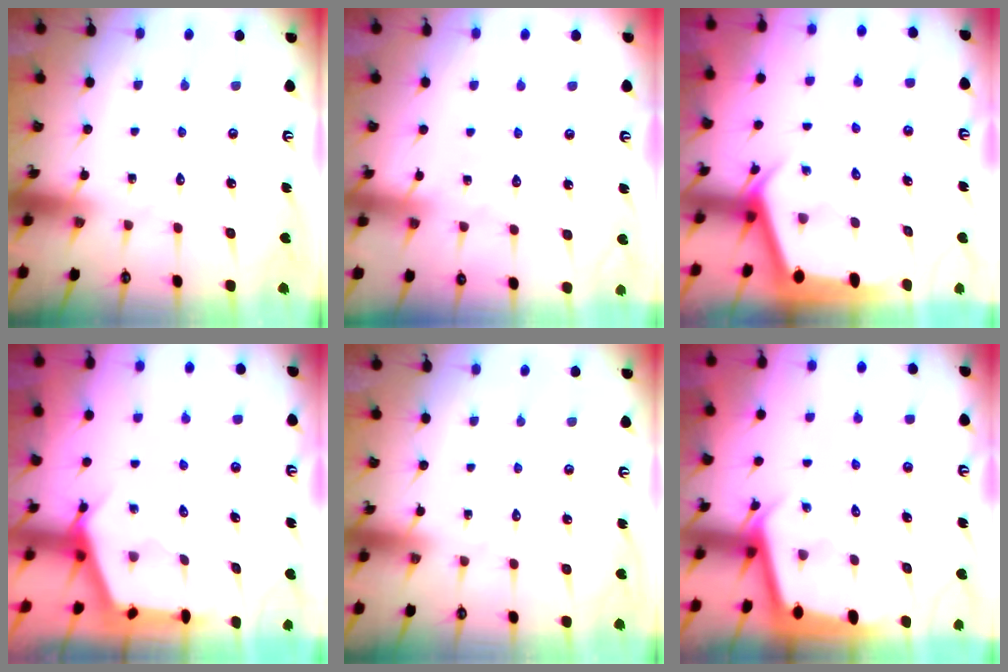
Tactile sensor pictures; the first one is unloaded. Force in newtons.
{"total": 4.5, "press": 4.5, "slide": 0.5}
{"total": 2.8, "press": 2.8, "slide": 0.2}
{"total": 2.7, "press": 2.7, "slide": 0.4}
{"total": 0.0}
{"total": 2.3, "press": 2.3, "slide": 0.1}